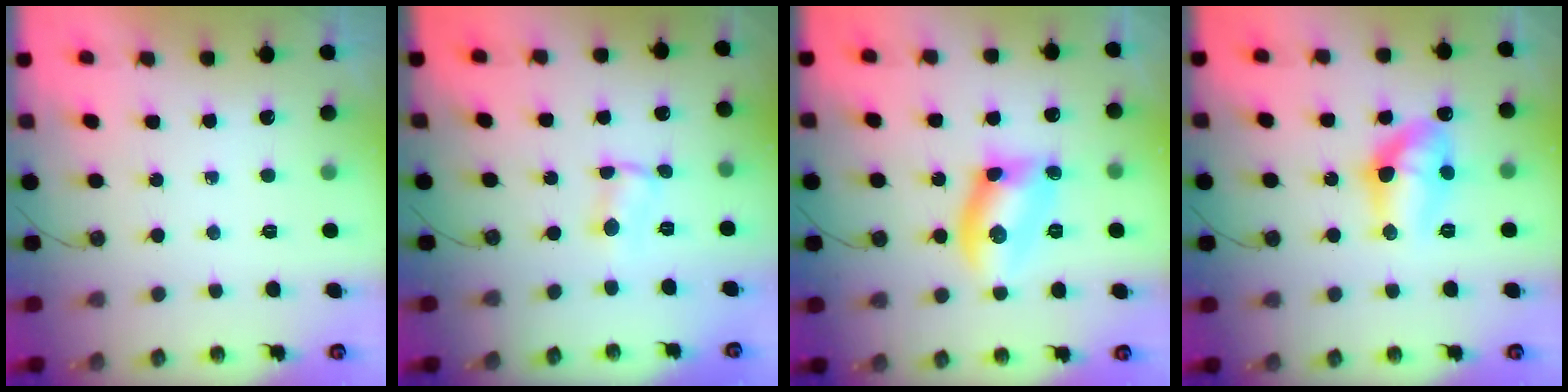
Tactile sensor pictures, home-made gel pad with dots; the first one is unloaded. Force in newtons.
{"total": 0.7, "press": 0.7, "slide": 0.1}
{"total": 10.0, "press": 10.0, "slide": 0.7}
{"total": 12.9, "press": 12.9, "slide": 1.2}